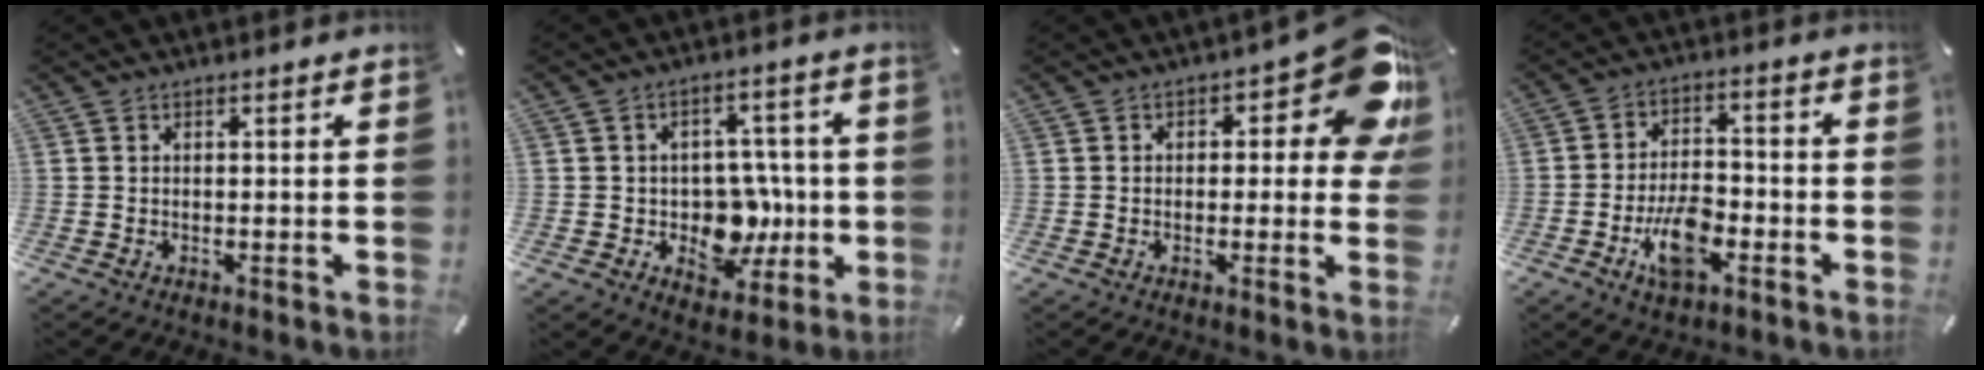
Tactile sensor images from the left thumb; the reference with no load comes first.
{"total": 11.3, "force": [-1.6, 9.5, 6.0], "torque": [-0.066, 0.011, -0.016]}
{"total": 13.4, "force": [4.8, 5.9, 11.1], "torque": [-0.133, -0.036, 0.082]}
{"total": 10.3, "force": [-4.7, 5.4, 7.4], "torque": [-0.145, 0.019, -0.081]}